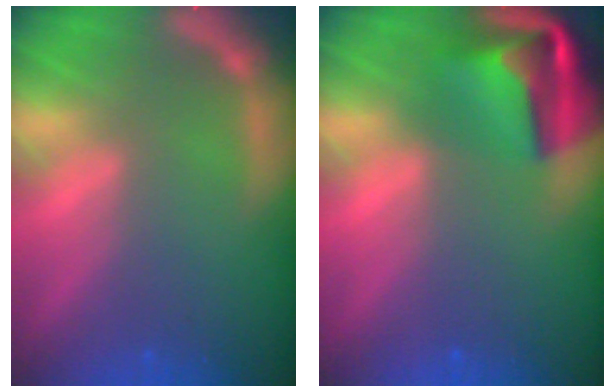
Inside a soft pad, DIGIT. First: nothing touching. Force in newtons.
{"total": 8.4}